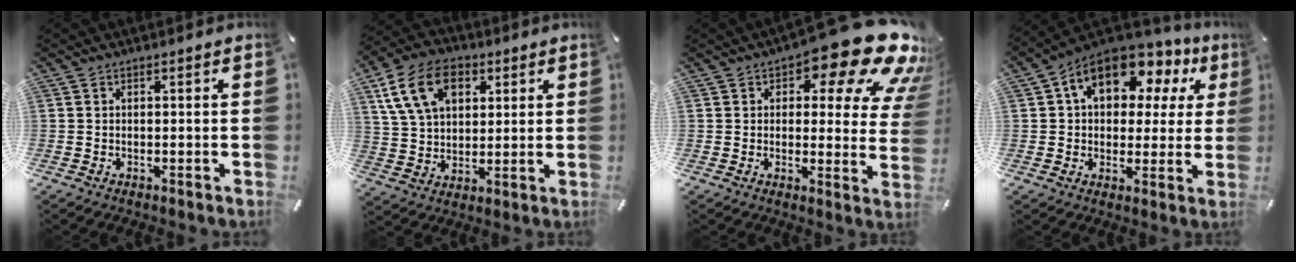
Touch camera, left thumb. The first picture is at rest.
{"total": 13.9, "force": [5.5, 9.8, 8.2], "torque": [-0.166, 0.003, 0.105]}
{"total": 18.4, "force": [10.4, 7.6, 13.1], "torque": [-0.170, -0.067, 0.169]}
{"total": 14.2, "force": [6.8, 8.9, 8.7], "torque": [-0.142, -0.029, 0.119]}